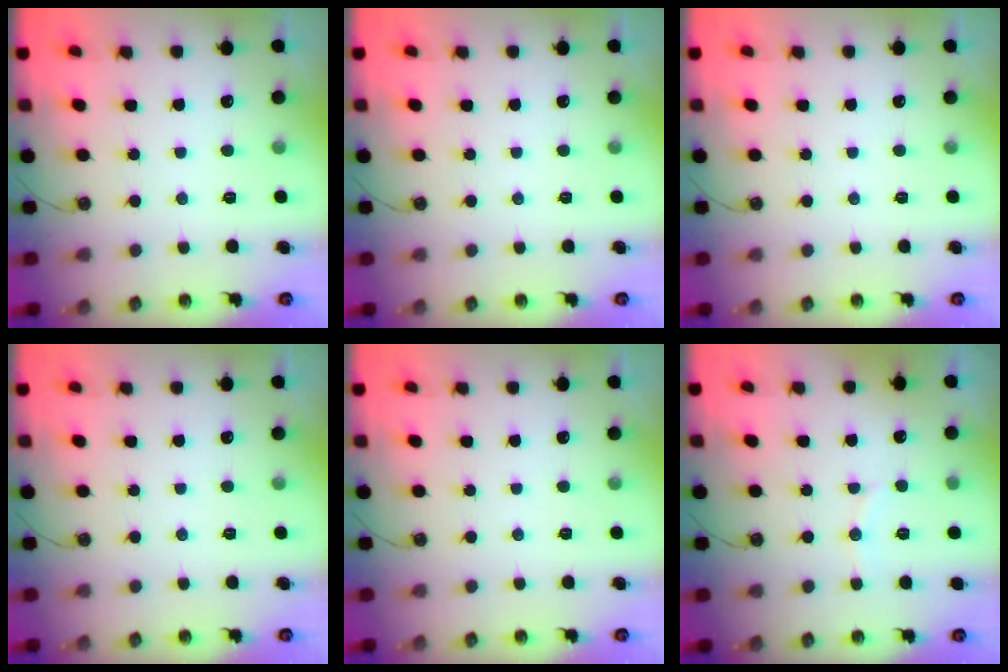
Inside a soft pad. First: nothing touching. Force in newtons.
{"total": 0.0}
{"total": 0.0}
{"total": 0.0}
{"total": 0.0}
{"total": 4.6, "press": 4.4, "slide": 1.2}